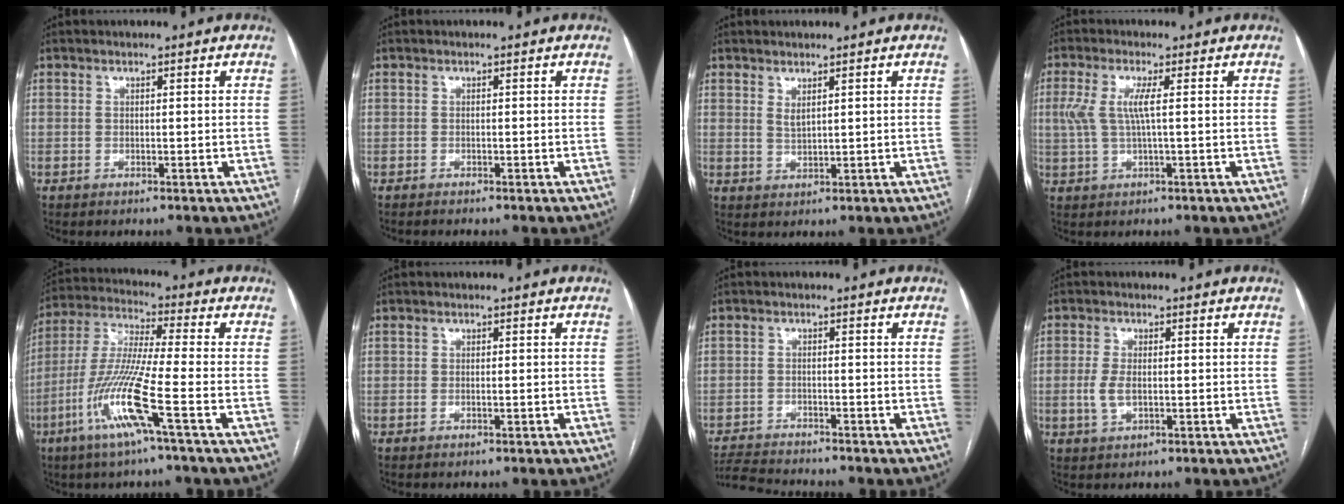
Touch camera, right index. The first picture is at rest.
{"total": 1.0, "force": [-0.9, -0.1, 0.3], "torque": [-0.003, 0.000, -0.014]}
{"total": 1.5, "force": [1.0, 0.3, 1.0], "torque": [-0.021, -0.007, 0.025]}
{"total": 4.8, "force": [0.8, 0.7, 4.7], "torque": [-0.117, 0.011, 0.017]}
{"total": 13.1, "force": [-5.5, -0.8, 11.9], "torque": [-0.249, -0.014, -0.114]}
{"total": 0.6, "force": [-0.4, 0.1, 0.5], "torque": [-0.010, -0.001, -0.004]}
{"total": 6.1, "force": [-6.0, 0.3, 1.0], "torque": [-0.016, -0.015, -0.104]}
{"total": 3.7, "force": [-0.5, 1.7, 3.2], "torque": [-0.073, -0.002, -0.007]}